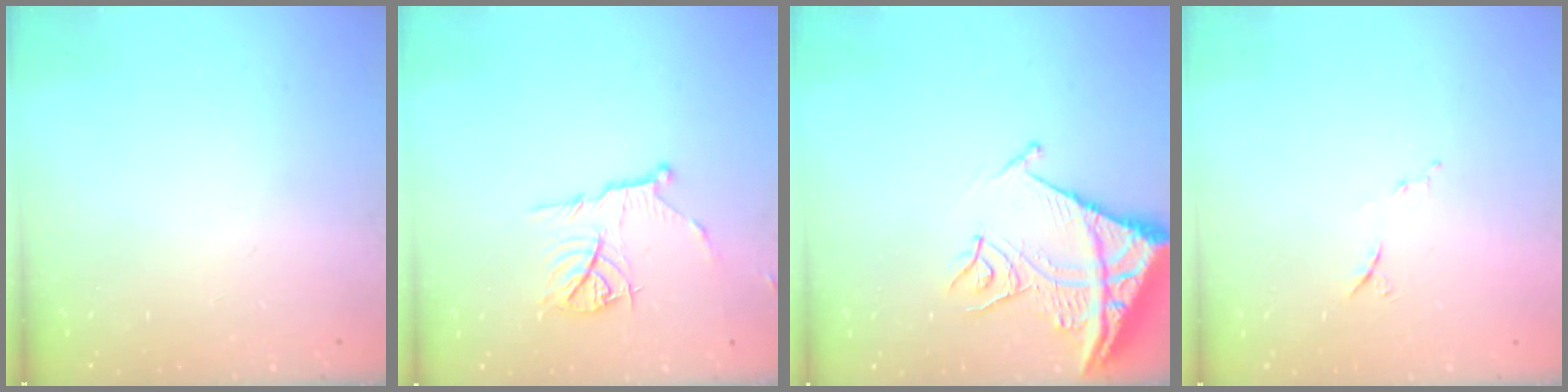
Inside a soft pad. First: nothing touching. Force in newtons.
{"total": 10.3, "press": 10.3, "slide": 0.6}
{"total": 14.1, "press": 14.0, "slide": 1.6}
{"total": 6.4, "press": 6.3, "slide": 1.3}